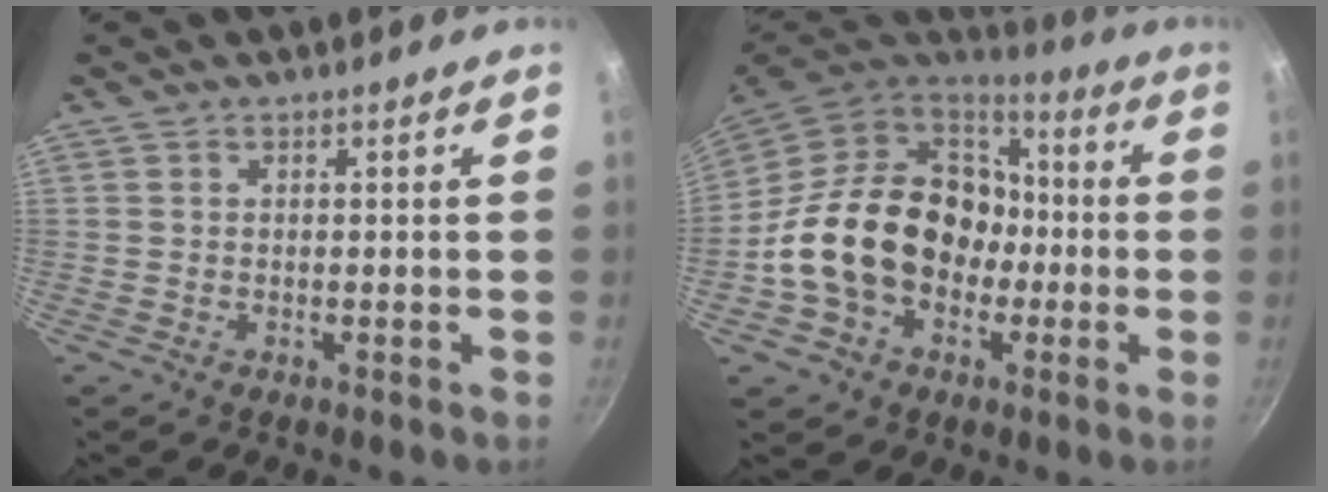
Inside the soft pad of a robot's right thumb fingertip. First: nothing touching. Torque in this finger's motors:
{"motor_torque": [1.02, 0.86, 1.44, -1.32, 0.45]}